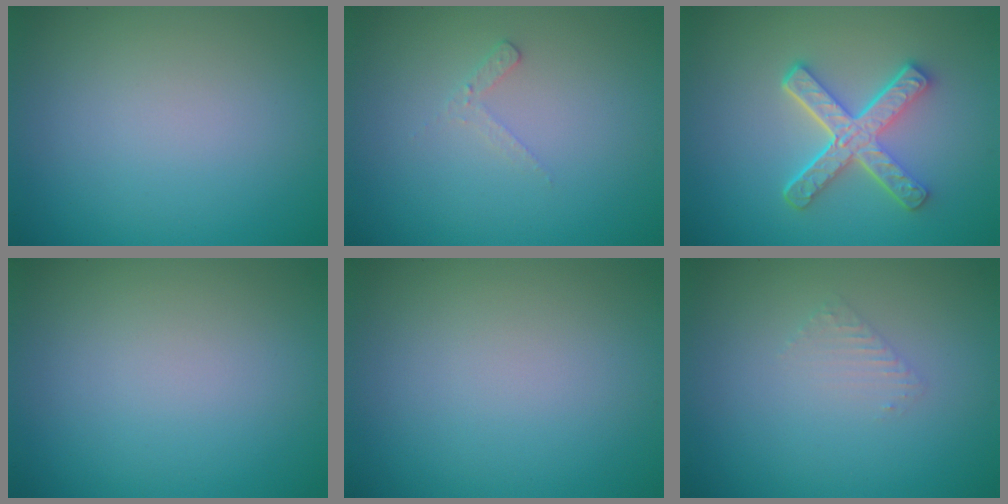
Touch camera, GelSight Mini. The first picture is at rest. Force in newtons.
{"total": 1.2, "press": 1.1, "slide": 0.3}
{"total": 5.1, "press": 3.9, "slide": 3.3}
{"total": 0.0}
{"total": 0.0}
{"total": 0.9, "press": 0.9, "slide": 0.2}